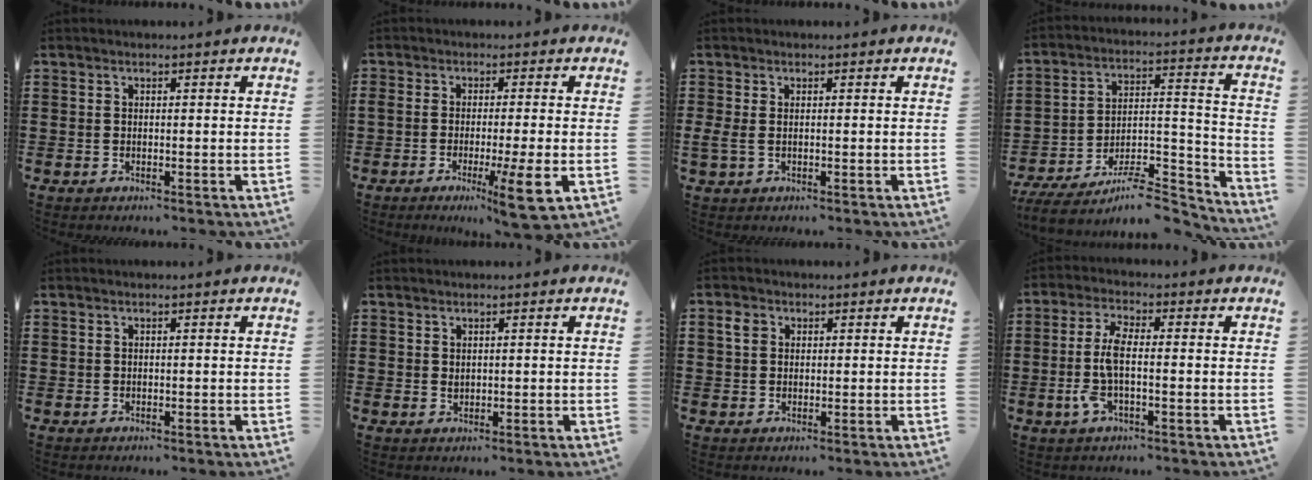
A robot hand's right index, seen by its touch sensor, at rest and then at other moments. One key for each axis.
{"total": 7.2, "fx": -2.8, "fy": 0.2, "fz": 6.6, "tx": -0.111, "ty": -0.012, "tz": -0.047}
{"total": 1.7, "fx": 0.0, "fy": 1.0, "fz": 1.4, "tx": -0.046, "ty": -0.002, "tz": -0.005}
{"total": 9.8, "fx": -8.3, "fy": 2.6, "fz": 4.5, "tx": -0.066, "ty": 0.023, "tz": -0.157}
{"total": 0.0}
{"total": 0.8, "fx": 0.5, "fy": 0.5, "fz": 0.4, "tx": -0.009, "ty": 0.003, "tz": 0.010}
{"total": 1.9, "fx": 0.8, "fy": 1.5, "fz": 0.8, "tx": -0.022, "ty": 0.007, "tz": 0.014}
{"total": 6.1, "fx": -1.0, "fy": 2.0, "fz": 5.7, "tx": -0.129, "ty": -0.003, "tz": -0.025}